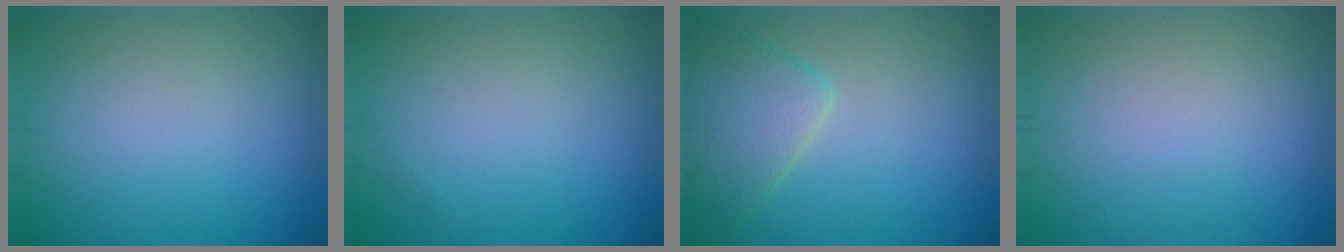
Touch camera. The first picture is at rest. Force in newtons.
{"total": 0.0}
{"total": 4.3, "press": 4.3, "slide": 0.3}
{"total": 0.0}